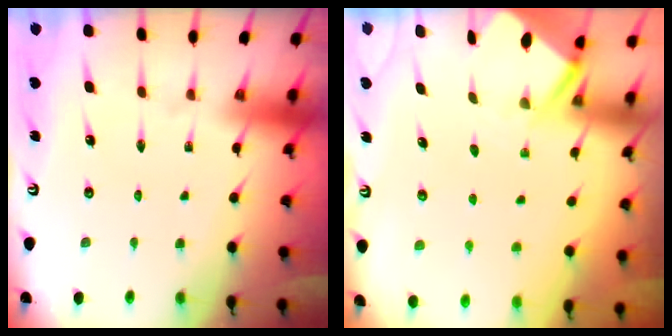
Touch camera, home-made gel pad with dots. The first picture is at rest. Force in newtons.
{"total": 3.3, "press": 3.3, "slide": 0.3}